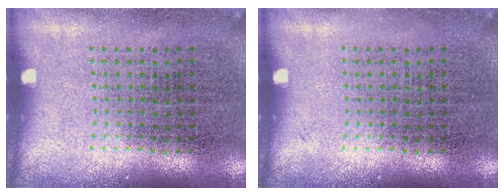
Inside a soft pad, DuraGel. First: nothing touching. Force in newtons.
{"total": 0.0}